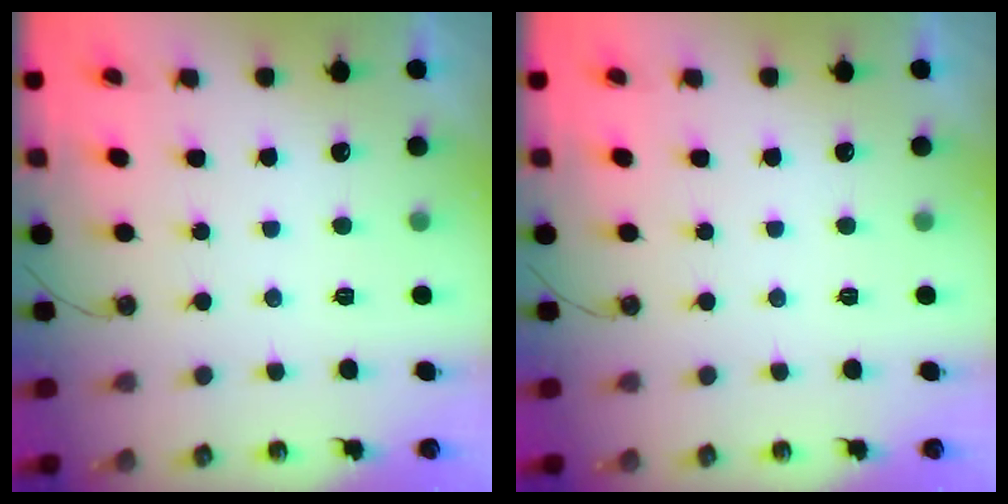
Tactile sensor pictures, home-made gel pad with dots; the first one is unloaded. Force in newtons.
{"total": 0.0}